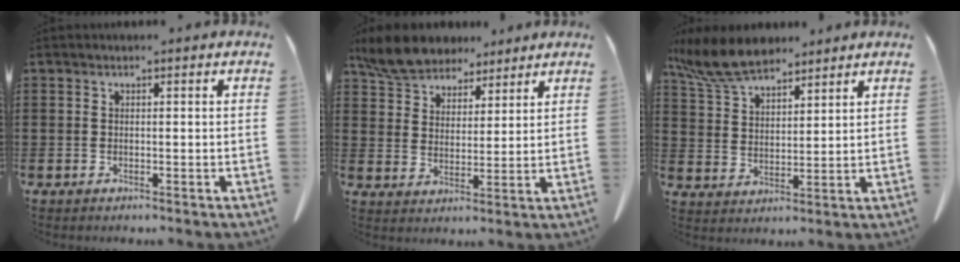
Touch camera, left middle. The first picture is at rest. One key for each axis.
{"total": 7.0, "fx": 6.3, "fy": 2.6, "fz": 1.6, "tx": -0.061, "ty": -0.012, "tz": 0.120}
{"total": 8.5, "fx": 7.3, "fy": 2.5, "fz": 3.7, "tx": -0.097, "ty": -0.014, "tz": 0.139}